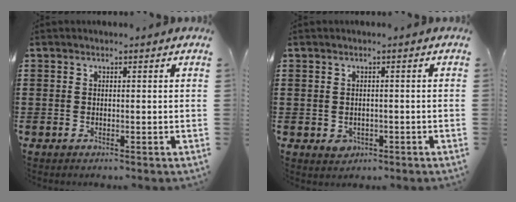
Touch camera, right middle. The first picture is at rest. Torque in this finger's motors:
{"motor_torque": [-0.14, 0.23, 0.11, 0.01]}